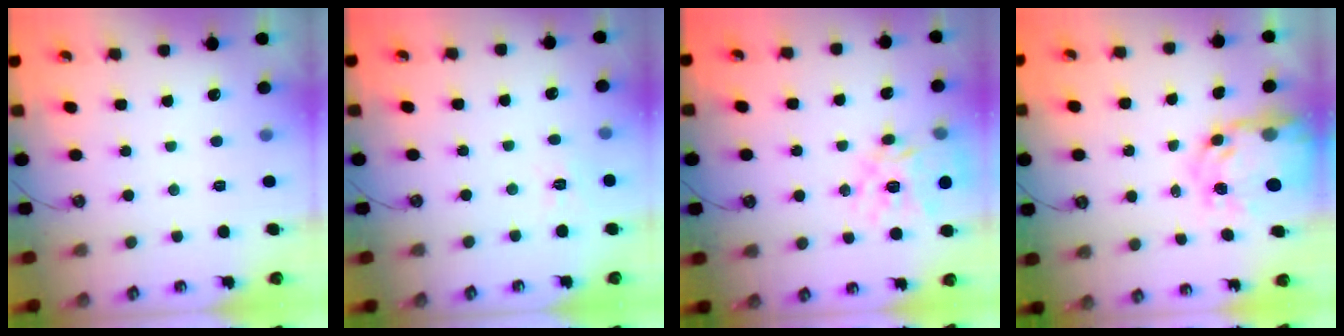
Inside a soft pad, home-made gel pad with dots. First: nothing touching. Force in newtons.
{"total": 4.0, "press": 3.9, "slide": 0.6}
{"total": 18.6, "press": 18.5, "slide": 1.9}
{"total": 12.5, "press": 12.4, "slide": 0.9}